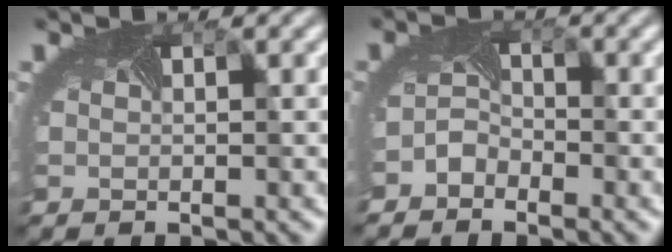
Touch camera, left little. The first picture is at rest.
{"total": 1.8, "force": [-1.7, 0.7, 0.0], "torque": [-0.010, 0.001, -0.038]}